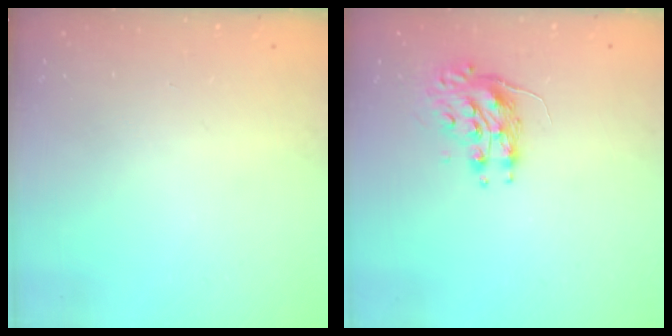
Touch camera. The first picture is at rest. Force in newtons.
{"total": 8.1, "press": 8.1, "slide": 0.1}